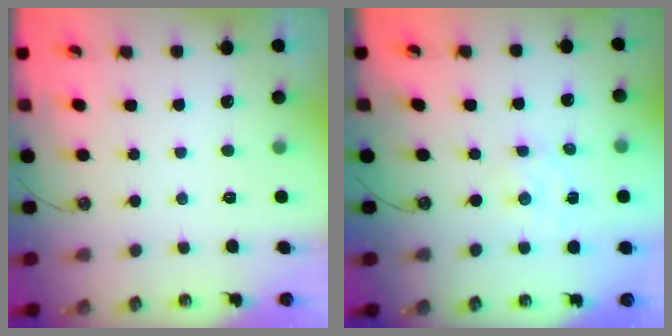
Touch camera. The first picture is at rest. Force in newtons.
{"total": 1.6, "press": 1.6, "slide": 0.1}